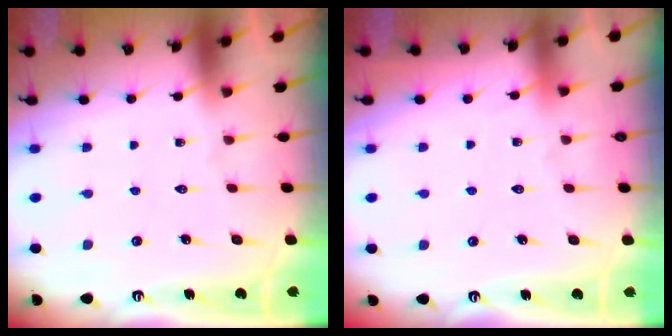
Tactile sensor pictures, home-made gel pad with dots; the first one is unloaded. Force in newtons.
{"total": 3.9, "press": 3.9, "slide": 0.5}